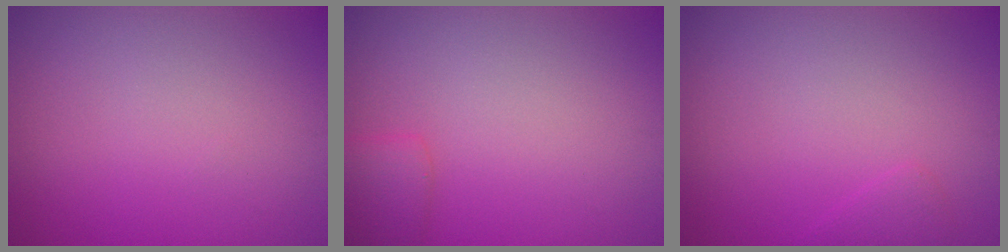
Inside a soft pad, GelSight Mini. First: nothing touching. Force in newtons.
{"total": 1.7, "press": 1.7, "slide": 0.1}
{"total": 0.9, "press": 0.9, "slide": 0.1}